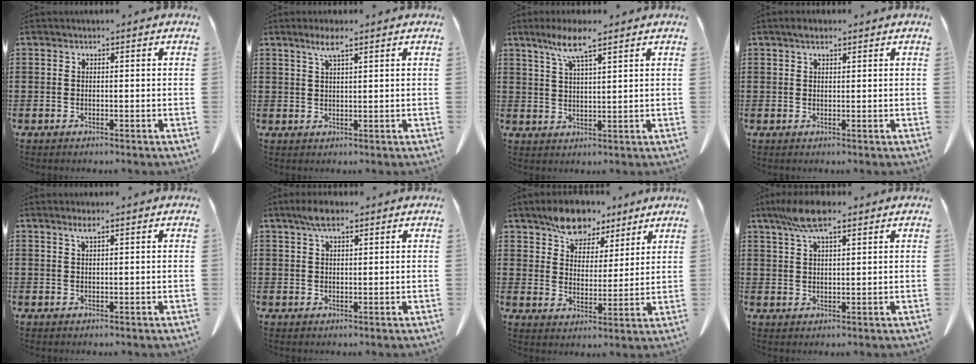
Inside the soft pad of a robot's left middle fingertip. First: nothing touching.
{"total": 3.1, "force": [2.0, 0.4, 2.4], "torque": [-0.051, 0.004, 0.035]}
{"total": 6.4, "force": [4.1, 0.6, 4.8], "torque": [-0.104, 0.003, 0.071]}
{"total": 1.5, "force": [0.9, 0.6, 1.0], "torque": [-0.022, 0.004, 0.016]}
{"total": 1.5, "force": [0.9, 0.1, 1.2], "torque": [-0.025, 0.001, 0.016]}
{"total": 3.5, "force": [2.1, 1.0, 2.6], "torque": [-0.055, 0.006, 0.037]}
{"total": 7.8, "force": [6.3, 3.9, 2.2], "torque": [-0.064, -0.012, 0.118]}
{"total": 6.9, "force": [4.4, 1.7, 5.0], "torque": [-0.107, 0.005, 0.078]}